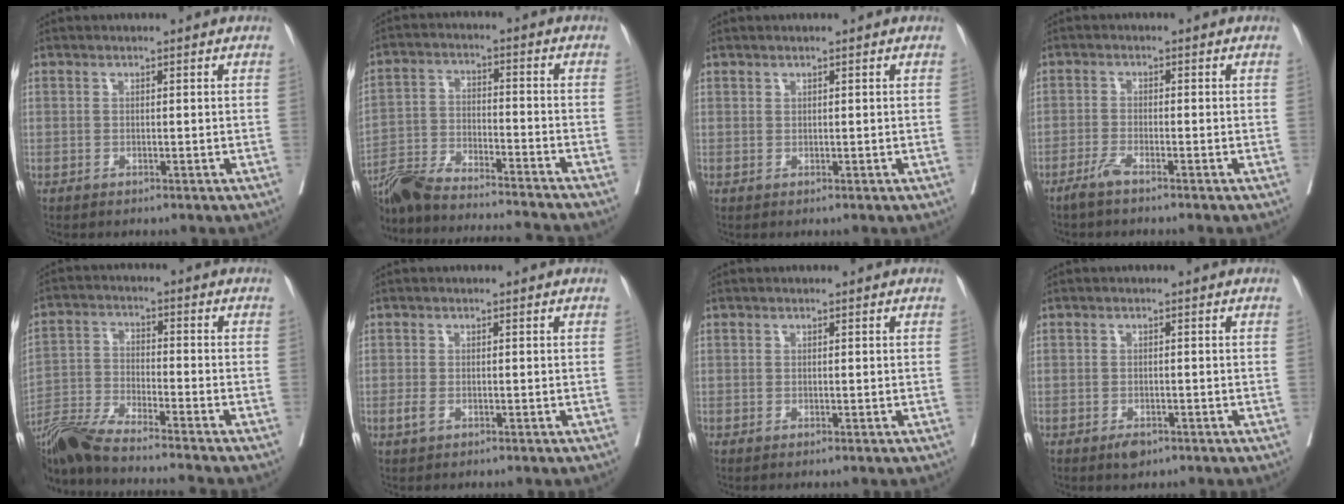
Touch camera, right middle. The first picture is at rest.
{"total": 20.5, "force": [-19.1, 0.9, 7.5], "torque": [-0.156, -0.023, -0.301]}
{"total": 0.0}
{"total": 2.4, "force": [-2.0, -0.2, 1.3], "torque": [-0.034, -0.004, -0.044]}
{"total": 14.8, "force": [-13.1, -0.8, 6.8], "torque": [-0.126, -0.024, -0.231]}
{"total": 1.3, "force": [-0.5, 0.7, 1.0], "torque": [-0.027, -0.003, -0.007]}
{"total": 0.0}
{"total": 1.9, "force": [-1.2, 0.9, 1.2], "torque": [-0.018, 0.000, -0.014]}